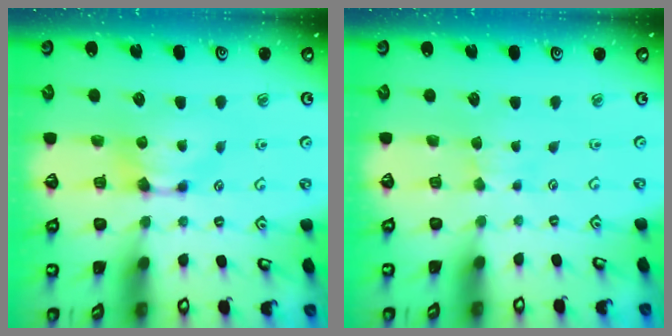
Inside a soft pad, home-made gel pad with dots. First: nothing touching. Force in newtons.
{"total": 1.6, "press": 1.5, "slide": 0.5}